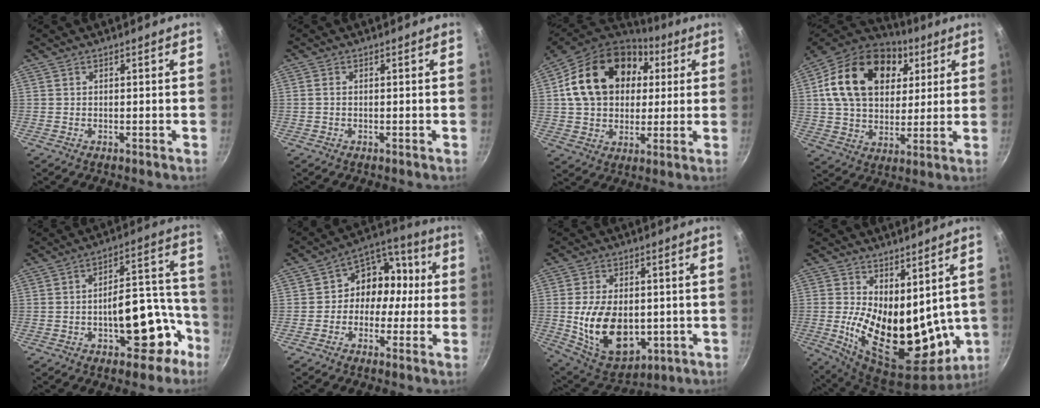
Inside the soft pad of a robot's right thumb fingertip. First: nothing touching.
{"total": 0.9, "force": [-0.1, 0.6, 0.6], "torque": [-0.013, 0.003, -0.002]}
{"total": 22.3, "force": [5.4, 16.5, 14.0], "torque": [-0.228, 0.020, 0.088]}
{"total": 24.1, "force": [7.6, 16.7, 15.6], "torque": [-0.251, 0.003, 0.121]}
{"total": 15.1, "force": [-6.3, 7.8, 11.2], "torque": [-0.087, 0.084, -0.079]}
{"total": 10.8, "force": [-0.6, 9.0, 6.0], "torque": [-0.033, 0.040, -0.031]}
{"total": 17.3, "force": [-1.8, 11.4, 12.9], "torque": [-0.196, -0.008, -0.007]}
{"total": 19.9, "force": [1.7, 10.9, 16.6], "torque": [-0.241, -0.049, 0.052]}